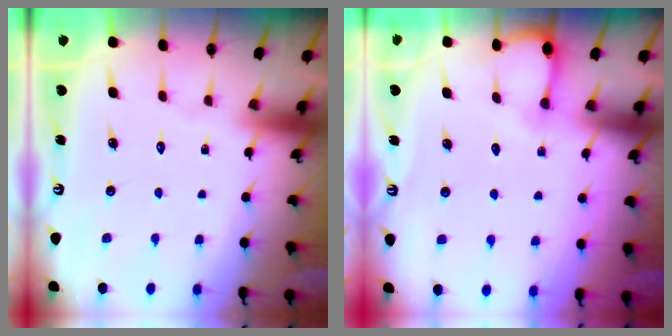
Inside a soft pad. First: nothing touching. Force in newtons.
{"total": 4.2, "press": 4.2, "slide": 0.3}